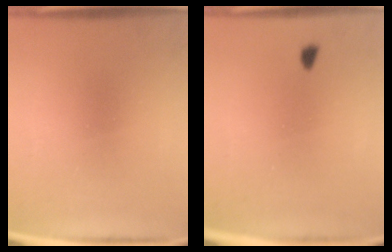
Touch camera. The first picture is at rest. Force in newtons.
{"total": 1.1}